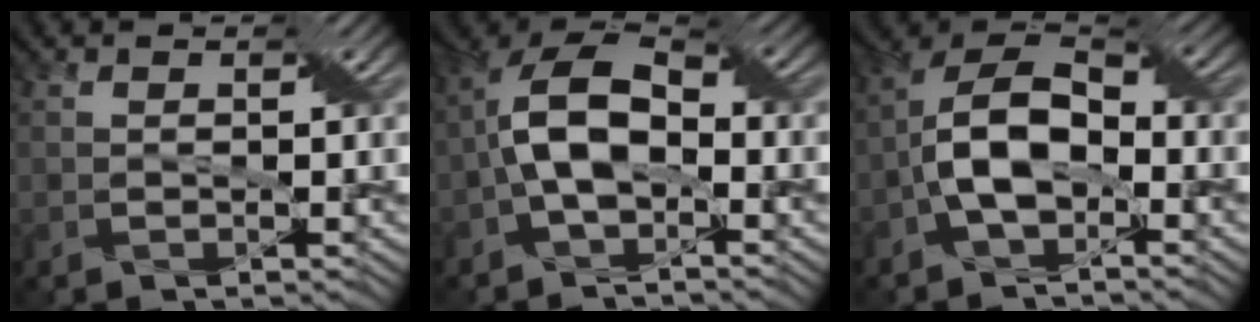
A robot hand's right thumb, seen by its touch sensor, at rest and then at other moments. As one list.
[{"total": 8.6, "force": [-1.6, 4.9, 6.9], "torque": [-0.141, 0.014, -0.045]}, {"total": 8.9, "force": [-2.3, 5.1, 6.9], "torque": [-0.142, 0.012, -0.058]}]